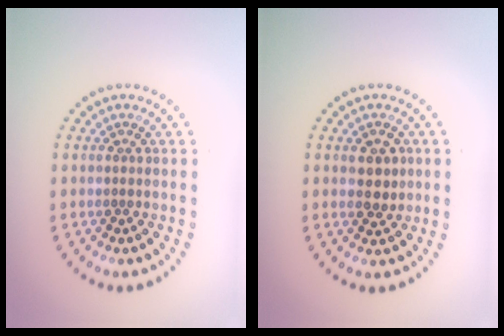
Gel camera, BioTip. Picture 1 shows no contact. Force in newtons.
{"total": 2.5, "press": 2.4, "slide": 0.4}